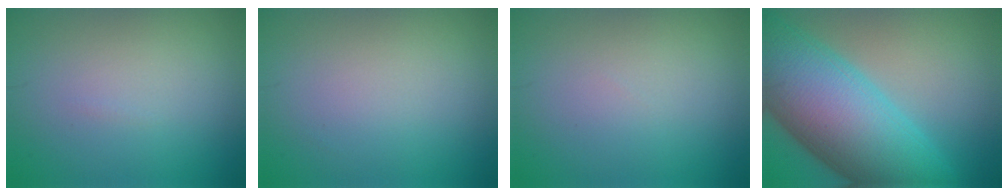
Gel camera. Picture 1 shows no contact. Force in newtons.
{"total": 0.0}
{"total": 0.0}
{"total": 15.0, "press": 15.0, "slide": 0.5}